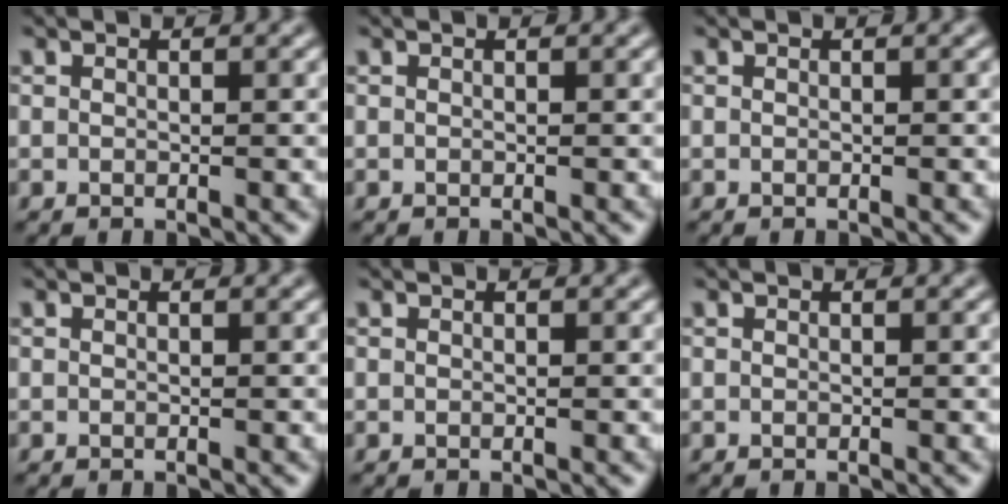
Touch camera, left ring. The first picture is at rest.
{"total": 0.0}
{"total": 0.0}
{"total": 0.0}
{"total": 0.0}
{"total": 0.0}